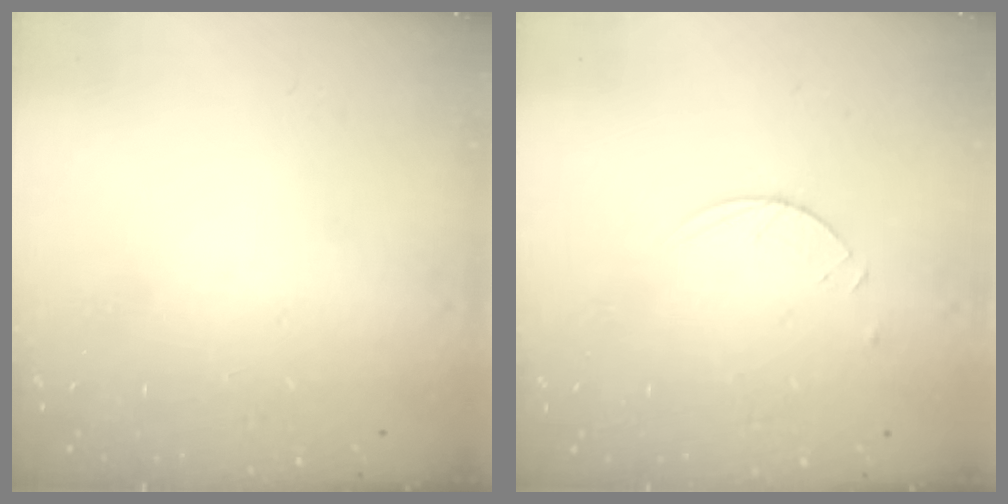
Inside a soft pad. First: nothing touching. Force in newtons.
{"total": 3.6, "press": 3.6, "slide": 0.5}